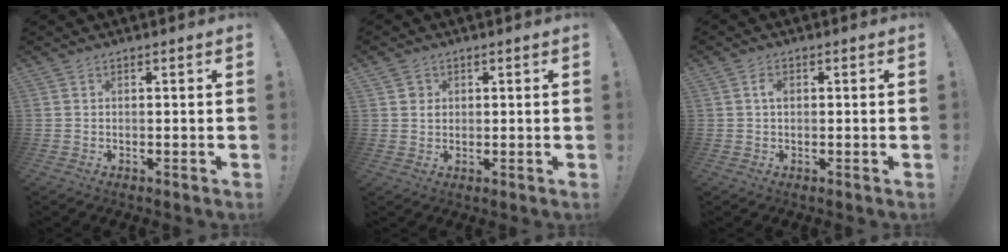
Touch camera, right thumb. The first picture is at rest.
{"total": 2.7, "force": [1.1, 2.4, 0.2], "torque": [0.000, -0.003, 0.018]}
{"total": 2.1, "force": [0.2, 1.4, 1.6], "torque": [-0.017, 0.001, -0.002]}